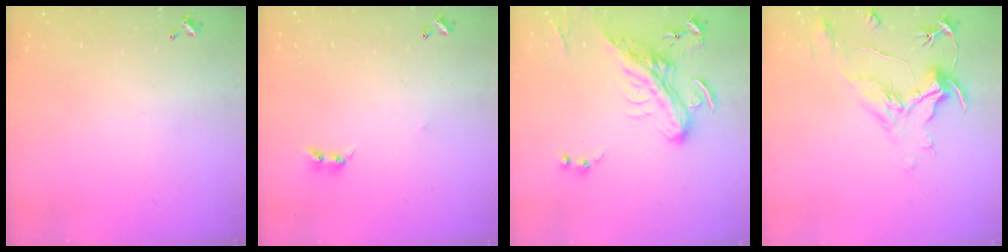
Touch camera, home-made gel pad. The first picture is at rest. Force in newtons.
{"total": 2.2, "press": 2.2, "slide": 0.4}
{"total": 4.5, "press": 4.2, "slide": 1.6}
{"total": 2.1, "press": 1.6, "slide": 1.4}